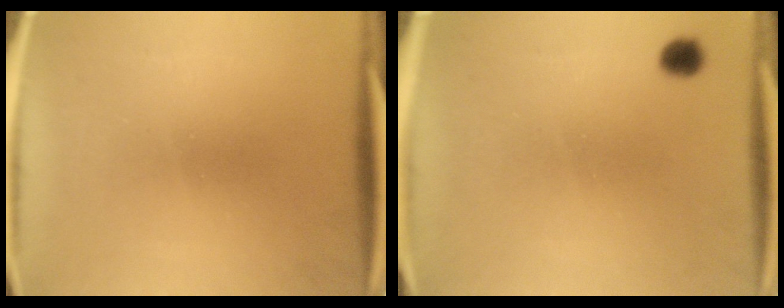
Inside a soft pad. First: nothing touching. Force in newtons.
{"total": 2.3}